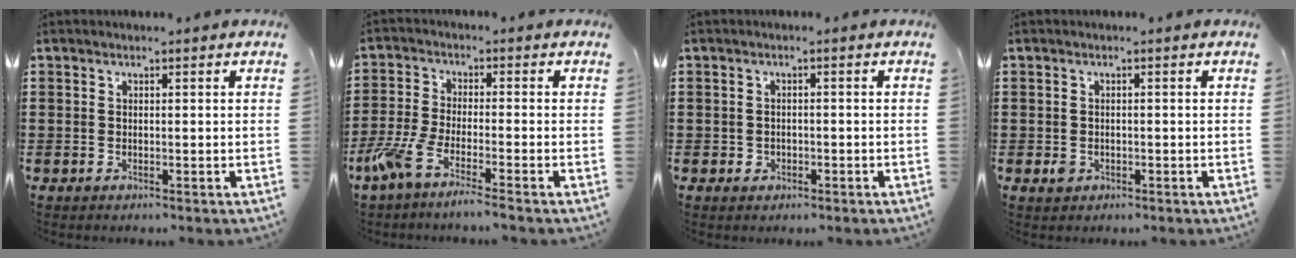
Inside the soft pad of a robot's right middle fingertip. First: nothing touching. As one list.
[{"total": 5.1, "force": [-4.0, 0.0, 3.1], "torque": [-0.089, -0.022, -0.083]}, {"total": 1.0, "force": [-0.5, 0.8, 0.3], "torque": [-0.009, 0.003, -0.011]}, {"total": 1.2, "force": [-0.5, 1.0, 0.7], "torque": [-0.022, -0.001, -0.012]}]